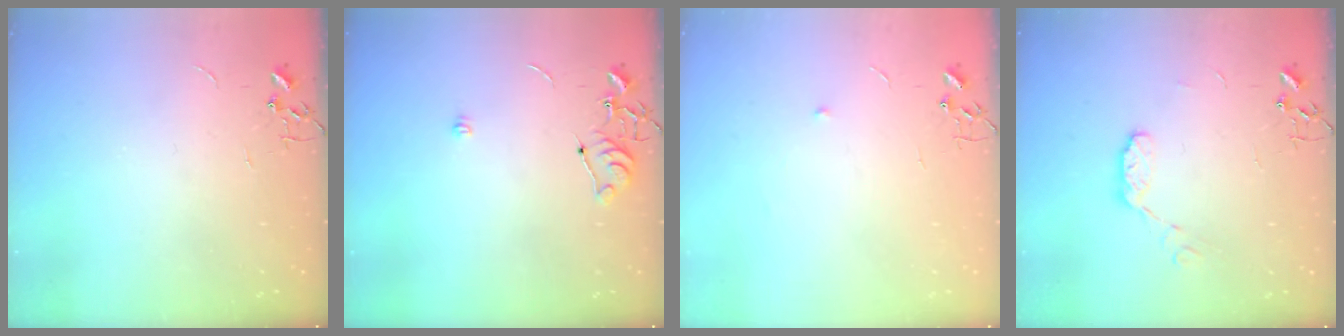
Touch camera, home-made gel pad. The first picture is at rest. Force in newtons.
{"total": 7.1, "press": 7.1, "slide": 0.8}
{"total": 4.3, "press": 4.1, "slide": 1.2}
{"total": 6.8, "press": 6.8, "slide": 0.5}